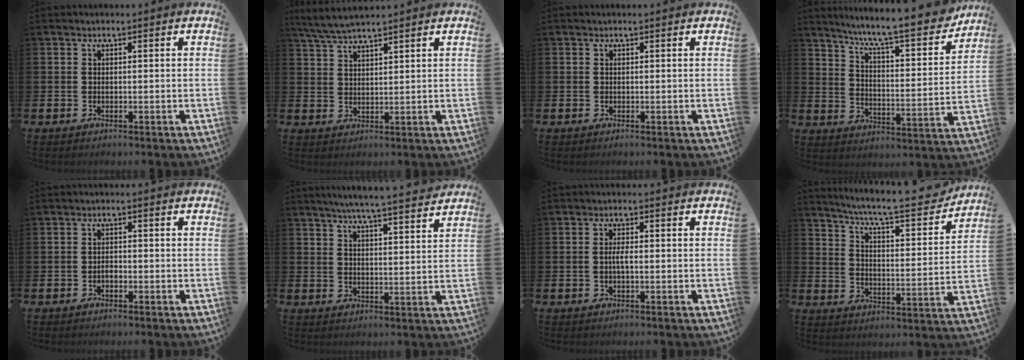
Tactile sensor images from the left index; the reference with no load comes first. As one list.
[{"total": 4.6, "force": [4.3, 0.2, 1.7], "torque": [-0.050, -0.009, 0.079]}, {"total": 0.0}, {"total": 9.9, "force": [8.7, 1.0, 4.7], "torque": [-0.107, -0.062, 0.140]}, {"total": 1.0, "force": [-0.5, 0.6, 0.6], "torque": [-0.007, -0.001, -0.012]}, {"total": 5.8, "force": [5.5, -0.6, 1.7], "torque": [-0.042, -0.033, 0.095]}, {"total": 1.7, "force": [-0.2, 0.5, 1.6], "torque": [-0.040, 0.000, -0.006]}, {"total": 8.5, "force": [7.7, 0.9, 3.5], "torque": [-0.083, -0.056, 0.124]}]